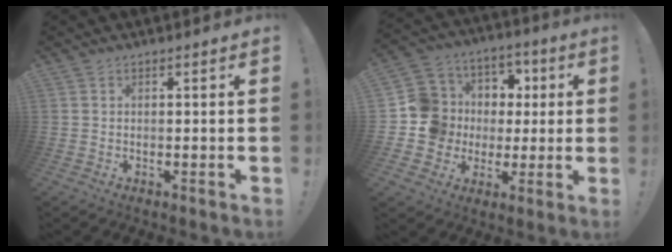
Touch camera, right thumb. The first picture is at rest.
{"total": 14.2, "force": [-0.1, 13.7, 3.9], "torque": [-0.047, 0.010, 0.034]}